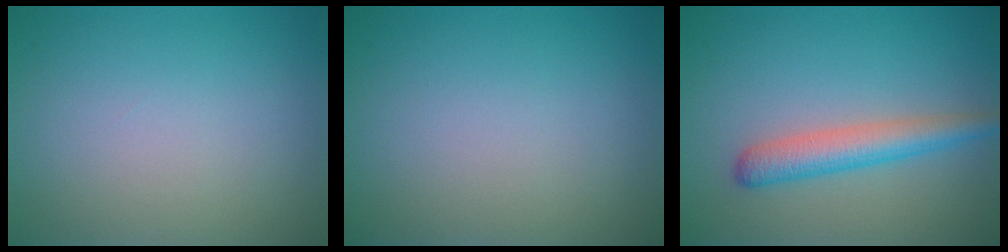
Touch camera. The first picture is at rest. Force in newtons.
{"total": 0.0}
{"total": 3.6, "press": 3.6, "slide": 0.2}